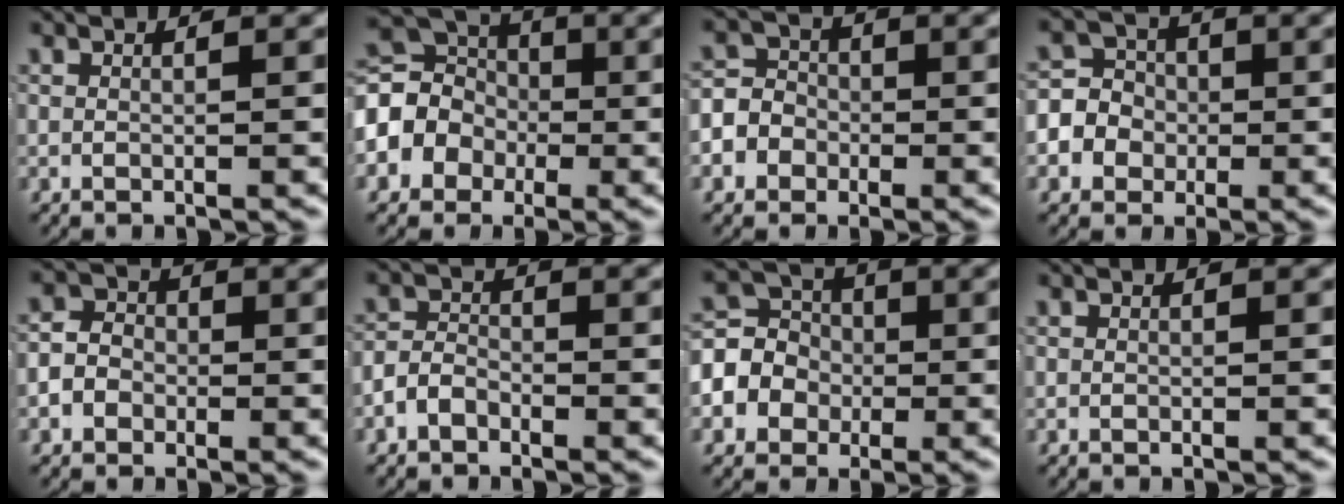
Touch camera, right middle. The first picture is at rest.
{"total": 10.9, "force": [-0.3, 9.4, 5.4], "torque": [-0.115, -0.014, -0.011]}
{"total": 6.9, "force": [-1.5, 6.3, 2.2], "torque": [-0.043, -0.006, -0.038]}
{"total": 8.9, "force": [-1.9, 8.2, 2.9], "torque": [-0.076, -0.025, -0.040]}
{"total": 3.7, "force": [-0.8, 3.3, 1.5], "torque": [-0.018, 0.000, -0.023]}
{"total": 2.2, "force": [-1.3, 1.5, 0.9], "torque": [-0.009, 0.003, -0.028]}
{"total": 8.7, "force": [-1.0, 7.8, 3.7], "torque": [-0.090, -0.020, -0.021]}
{"total": 0.0}